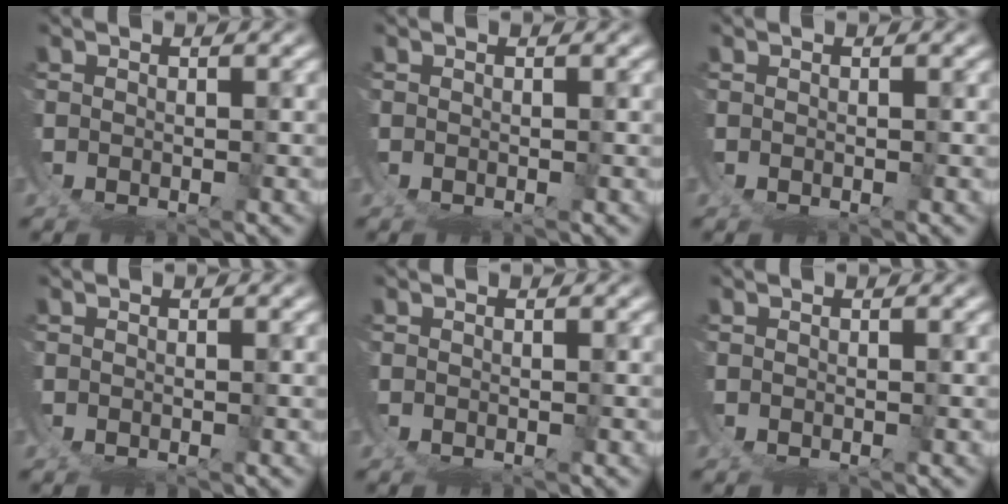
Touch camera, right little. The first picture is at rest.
{"total": 0.0}
{"total": 0.0}
{"total": 0.0}
{"total": 0.0}
{"total": 0.0}